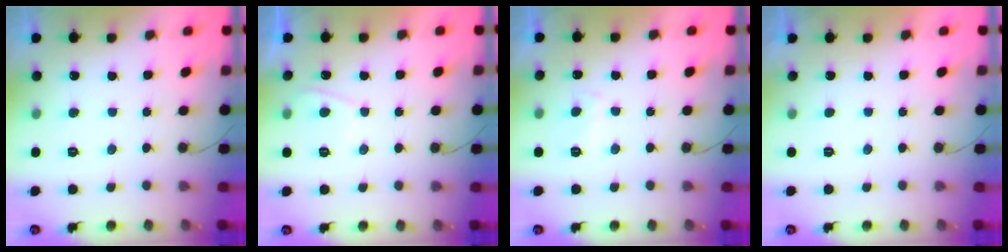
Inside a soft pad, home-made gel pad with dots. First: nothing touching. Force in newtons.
{"total": 2.3, "press": 2.2, "slide": 0.7}
{"total": 3.0, "press": 2.9, "slide": 0.8}
{"total": 2.3, "press": 2.3, "slide": 0.4}